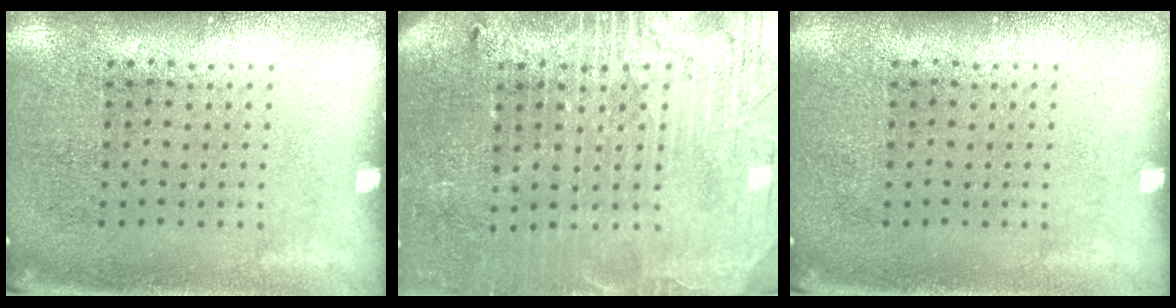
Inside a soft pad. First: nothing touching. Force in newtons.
{"total": 3.8, "press": 3.6, "slide": 1.3}
{"total": 0.0}